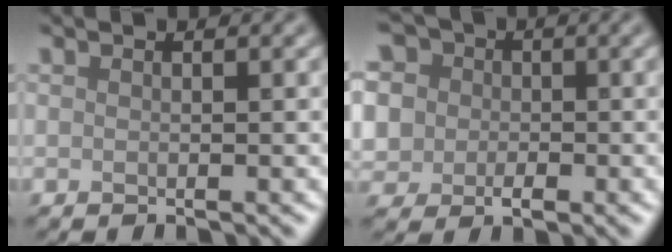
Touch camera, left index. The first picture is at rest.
{"total": 9.0, "force": [2.1, 7.6, 4.3], "torque": [-0.073, 0.029, -0.011]}